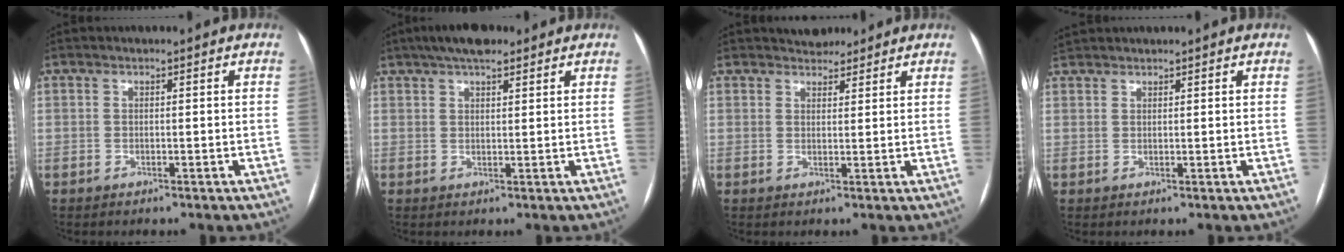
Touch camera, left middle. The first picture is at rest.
{"total": 6.7, "force": [4.9, 1.9, 4.2], "torque": [-0.071, 0.028, 0.080]}
{"total": 3.6, "force": [3.2, 1.5, 0.4], "torque": [-0.001, 0.010, 0.046]}
{"total": 2.6, "force": [2.5, 0.6, 0.4], "torque": [-0.012, 0.028, 0.048]}